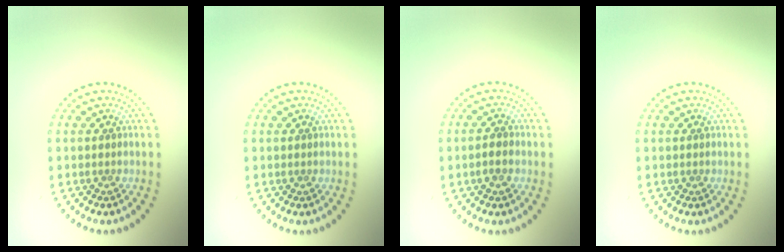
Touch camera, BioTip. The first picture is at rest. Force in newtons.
{"total": 0.0}
{"total": 0.9, "press": 0.9, "slide": 0.2}
{"total": 0.0}